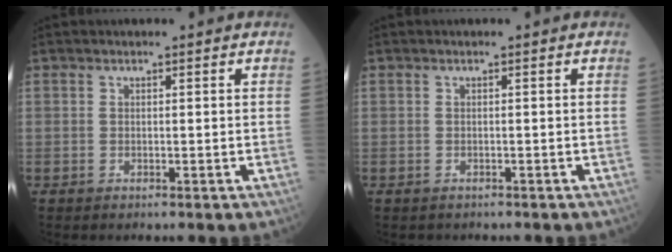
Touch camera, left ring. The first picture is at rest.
{"total": 1.0, "force": [-0.9, 0.6, 0.1], "torque": [-0.009, 0.001, -0.010]}